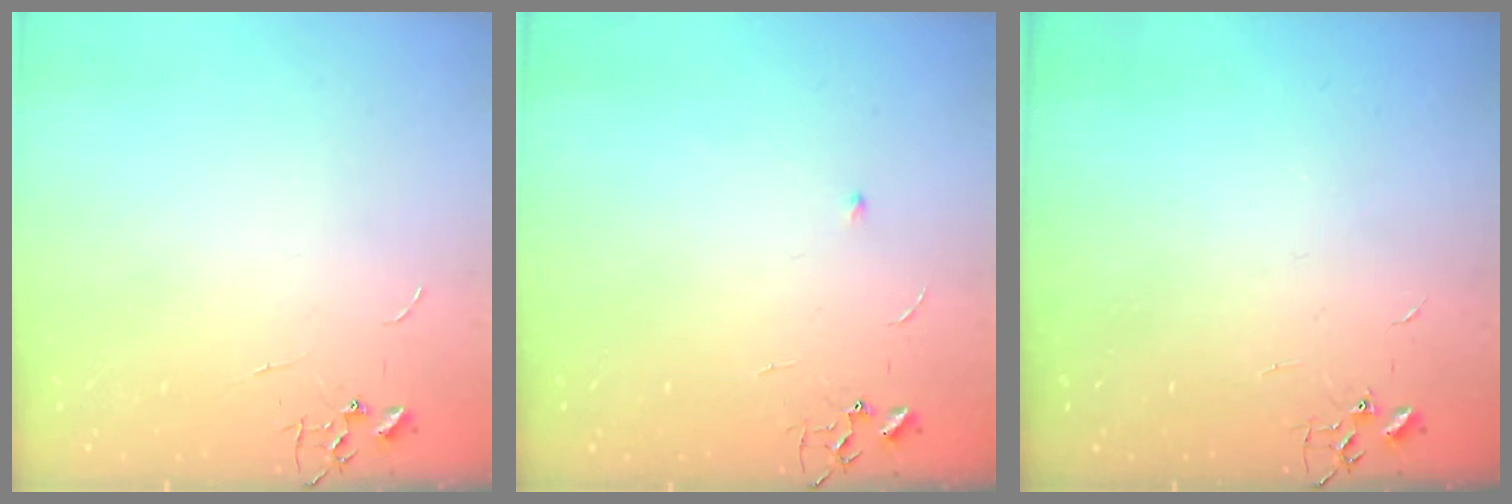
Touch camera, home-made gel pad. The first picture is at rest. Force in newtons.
{"total": 3.3, "press": 3.3, "slide": 0.5}
{"total": 2.3, "press": 2.3, "slide": 0.4}